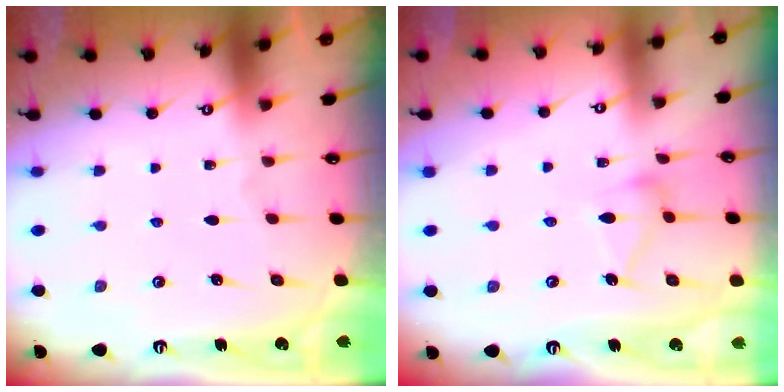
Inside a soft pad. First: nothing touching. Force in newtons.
{"total": 9.4, "press": 9.4, "slide": 0.3}